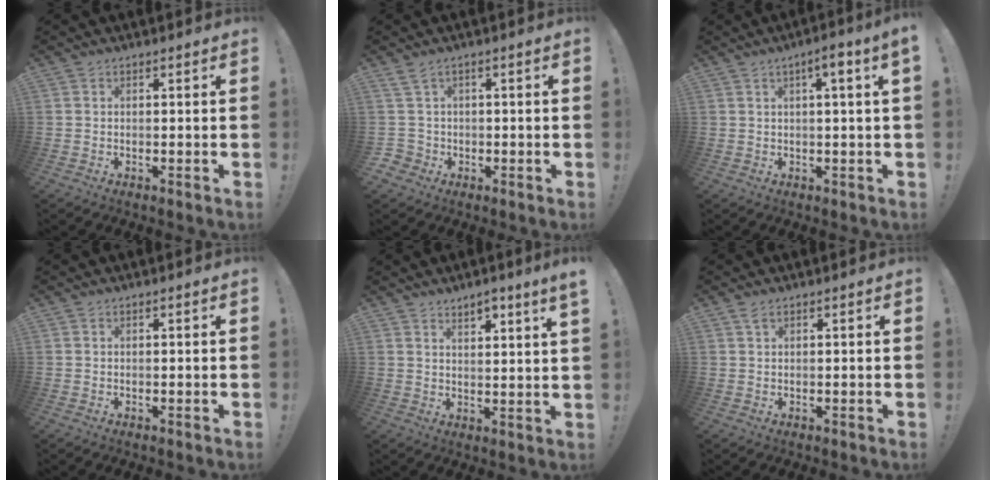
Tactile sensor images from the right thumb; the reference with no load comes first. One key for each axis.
{"total": 3.7, "fx": 1.1, "fy": 3.3, "fz": 1.1, "tx": -0.022, "ty": 0.002, "tz": 0.024}
{"total": 5.0, "fx": 1.2, "fy": -0.4, "fz": 4.8, "tx": -0.077, "ty": -0.005, "tz": 0.013}
{"total": 0.0}
{"total": 4.2, "fx": 3.2, "fy": -0.4, "fz": 2.8, "tx": -0.045, "ty": -0.017, "tz": 0.052}
{"total": 1.4, "fx": 0.9, "fy": 0.4, "fz": 1.0, "tx": -0.012, "ty": 0.000, "tz": 0.015}